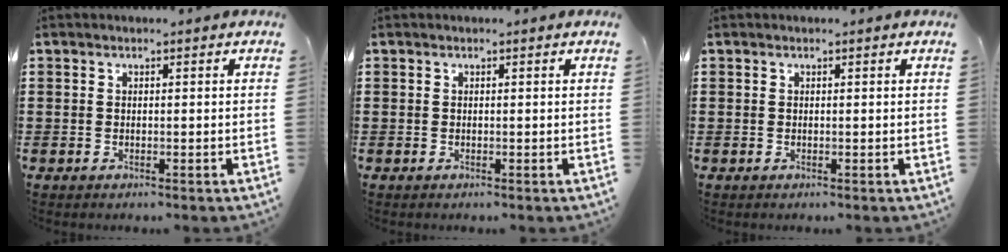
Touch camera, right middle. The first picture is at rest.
{"total": 0.0}
{"total": 0.0}